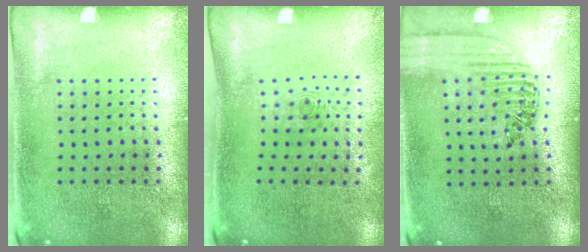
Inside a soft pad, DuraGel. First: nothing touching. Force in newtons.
{"total": 0.7, "press": 0.3, "slide": 0.6}
{"total": 1.4, "press": 1.4, "slide": 0.4}